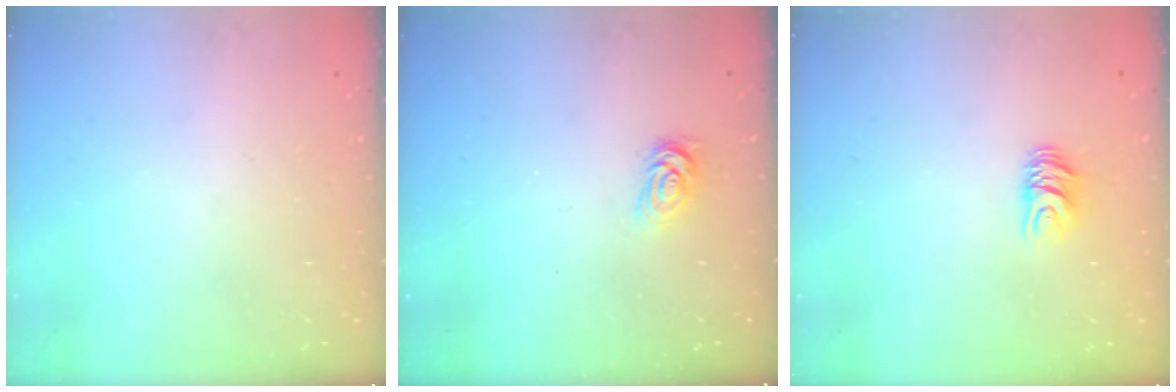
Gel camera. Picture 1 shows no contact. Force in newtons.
{"total": 2.6, "press": 2.6, "slide": 0.4}
{"total": 6.4, "press": 6.4, "slide": 0.5}